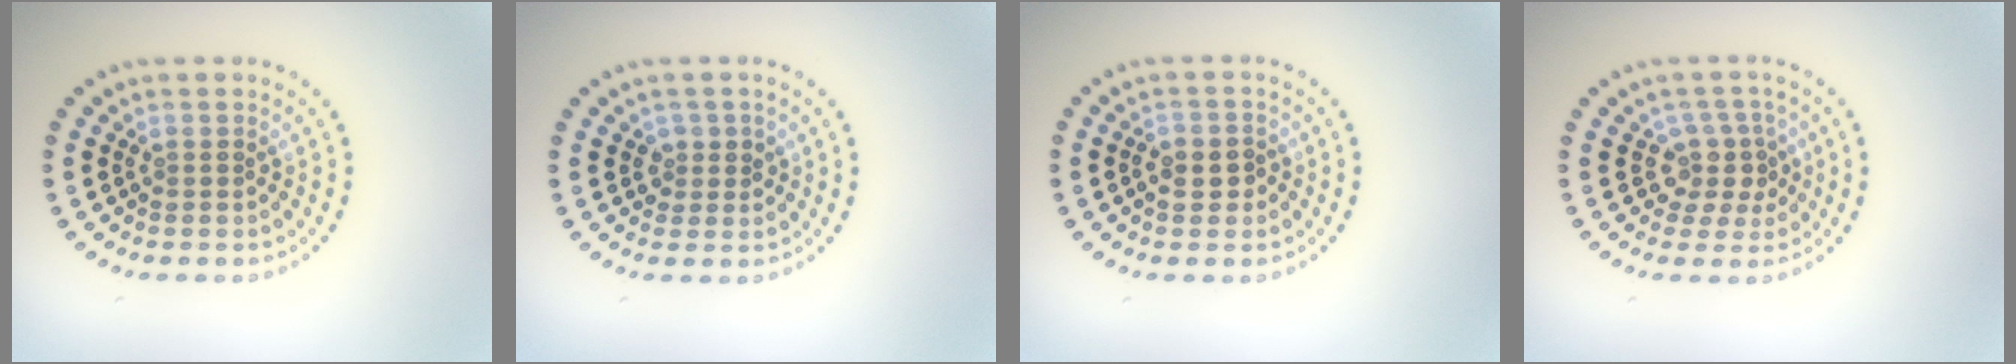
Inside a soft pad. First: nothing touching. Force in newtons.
{"total": 1.4, "press": 1.2, "slide": 0.6}
{"total": 2.3, "press": 2.2, "slide": 0.5}
{"total": 2.9, "press": 2.2, "slide": 1.9}